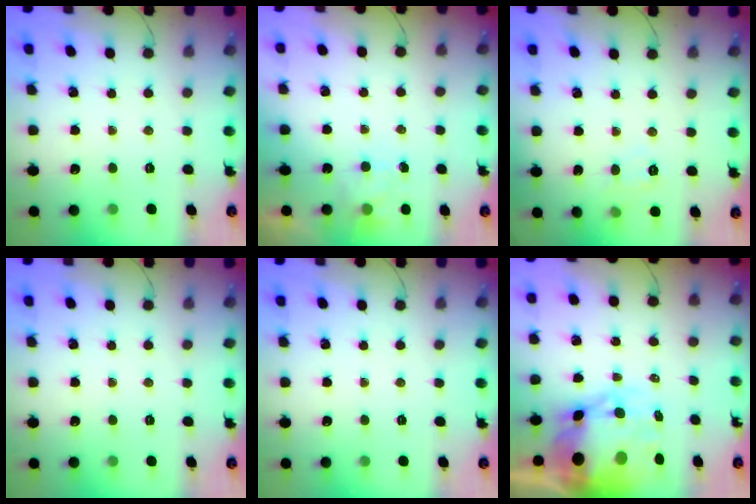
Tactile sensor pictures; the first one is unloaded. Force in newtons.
{"total": 3.0, "press": 2.7, "slide": 1.4}
{"total": 4.4, "press": 4.2, "slide": 1.3}
{"total": 0.0}
{"total": 0.0}
{"total": 16.3, "press": 15.8, "slide": 3.8}